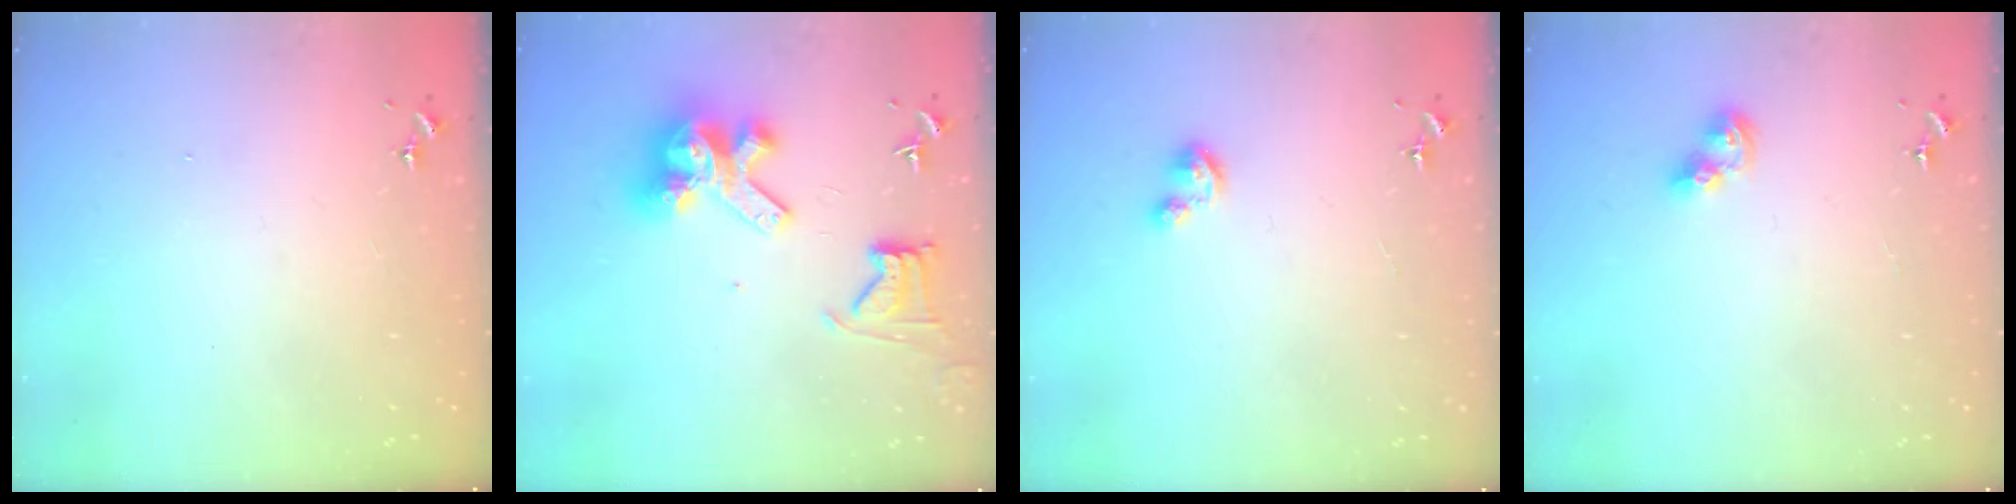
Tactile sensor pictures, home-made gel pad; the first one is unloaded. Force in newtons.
{"total": 14.2, "press": 14.1, "slide": 1.7}
{"total": 4.5, "press": 4.5, "slide": 0.3}
{"total": 6.4, "press": 6.4, "slide": 0.3}